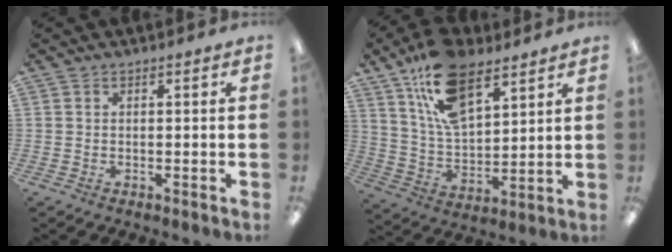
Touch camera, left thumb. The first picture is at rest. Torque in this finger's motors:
{"motor_torque": [0.28, 0.36, 1.32, -1.46, 0.18]}